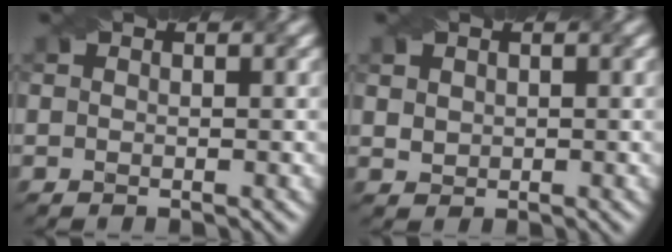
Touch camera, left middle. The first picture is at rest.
{"total": 1.3, "force": [0.7, 1.0, 0.4], "torque": [-0.011, 0.005, 0.018]}